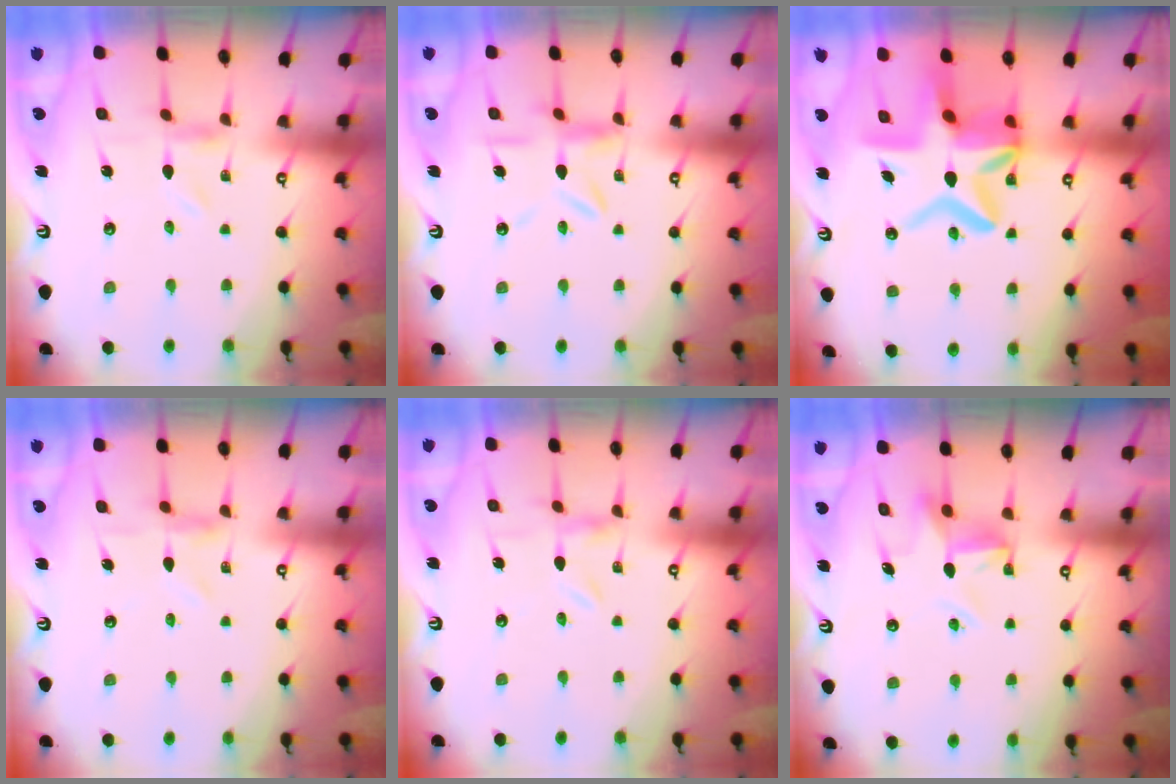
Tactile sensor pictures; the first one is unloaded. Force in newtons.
{"total": 7.4, "press": 7.4, "slide": 0.8}
{"total": 16.3, "press": 16.2, "slide": 1.7}
{"total": 3.2, "press": 3.2, "slide": 0.4}
{"total": 0.0}
{"total": 9.2, "press": 9.2, "slide": 0.1}